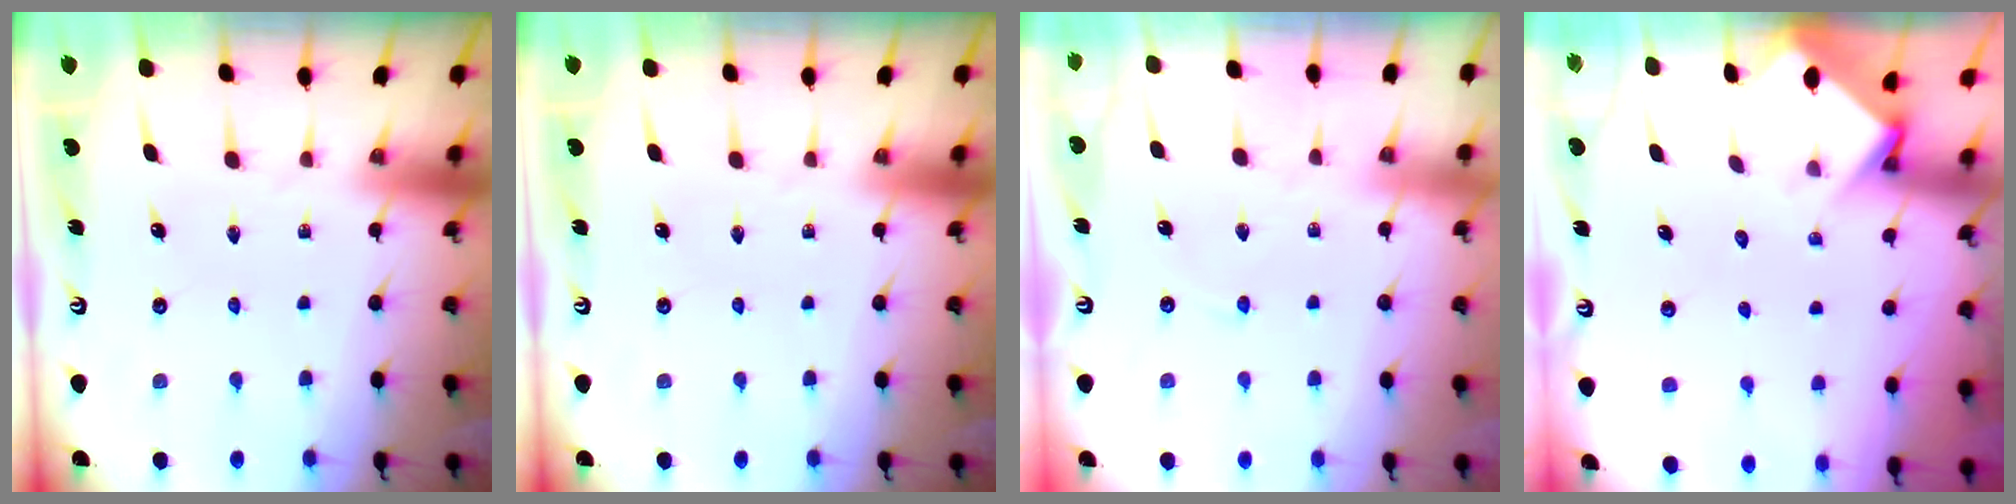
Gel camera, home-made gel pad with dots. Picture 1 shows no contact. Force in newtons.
{"total": 0.0}
{"total": 1.2, "press": 1.2, "slide": 0.2}
{"total": 3.6, "press": 3.6, "slide": 0.2}